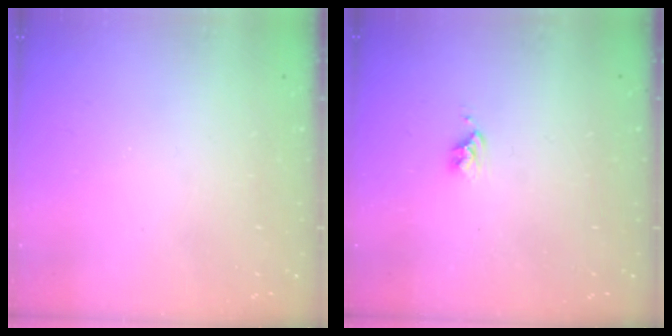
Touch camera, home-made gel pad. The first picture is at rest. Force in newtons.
{"total": 2.7, "press": 2.6, "slide": 0.4}